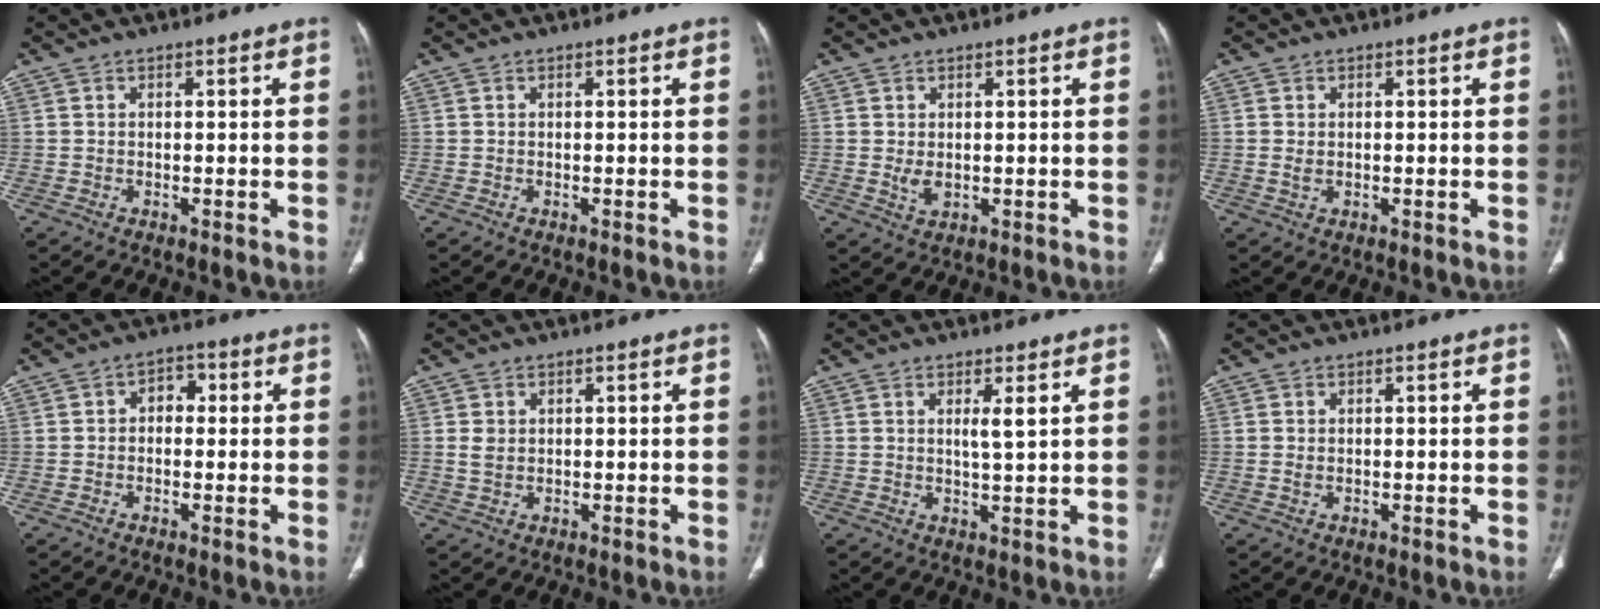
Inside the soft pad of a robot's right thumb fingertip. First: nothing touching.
{"total": 0.0}
{"total": 2.3, "force": [0.2, 1.5, 1.7], "torque": [-0.022, -0.006, 0.012]}
{"total": 1.5, "force": [0.1, 1.1, 1.1], "torque": [-0.019, 0.004, 0.005]}
{"total": 3.6, "force": [0.3, 2.7, 2.4], "torque": [-0.009, 0.017, -0.005]}
{"total": 2.2, "force": [0.5, 1.8, 1.3], "torque": [-0.015, 0.000, 0.016]}
{"total": 3.0, "force": [1.2, 0.3, 2.7], "torque": [-0.052, -0.013, 0.023]}
{"total": 0.9, "force": [0.1, 0.7, 0.6], "torque": [-0.010, 0.005, 0.004]}